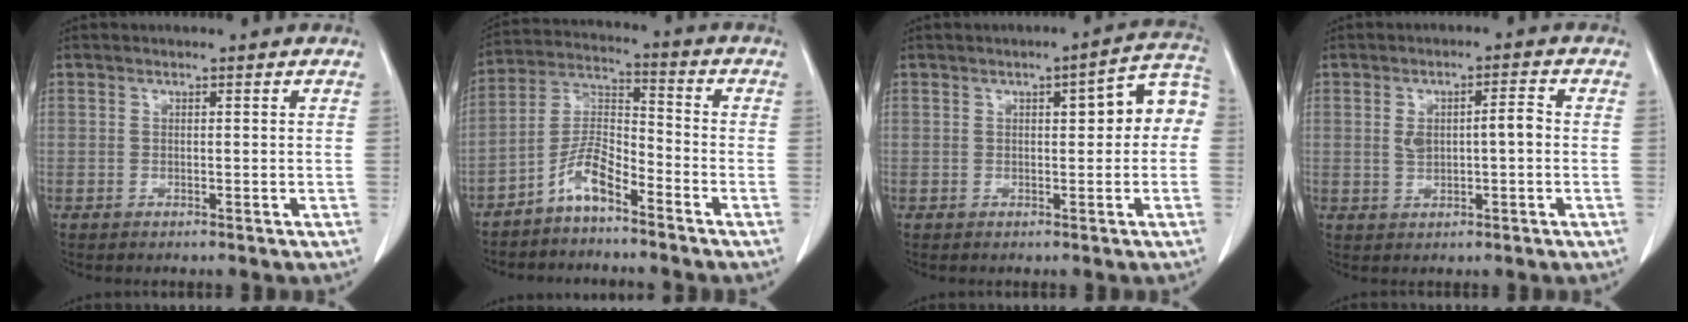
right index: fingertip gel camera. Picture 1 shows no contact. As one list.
[{"total": 7.0, "force": [-4.8, 1.8, 4.7], "torque": [-0.107, 0.010, -0.098]}, {"total": 7.1, "force": [0.9, 2.1, 6.7], "torque": [-0.077, 0.034, 0.005]}, {"total": 5.0, "force": [0.2, 1.6, 4.7], "torque": [-0.088, 0.017, 0.010]}]